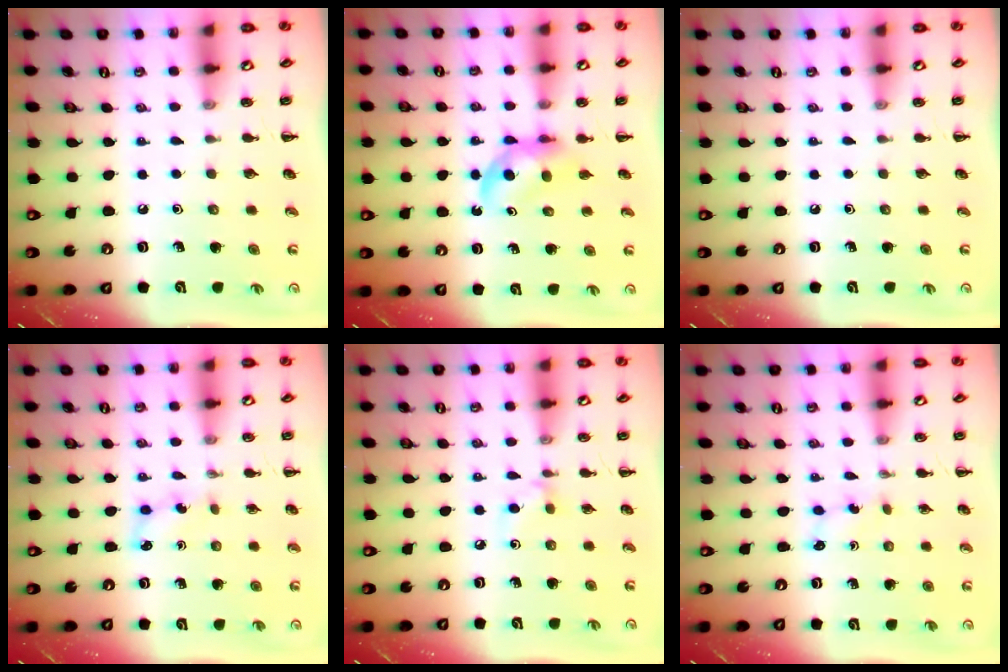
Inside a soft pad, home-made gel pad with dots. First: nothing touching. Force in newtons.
{"total": 4.8, "press": 4.6, "slide": 1.3}
{"total": 0.0}
{"total": 3.2, "press": 3.1, "slide": 0.8}
{"total": 4.7, "press": 4.5, "slide": 1.4}
{"total": 2.2, "press": 2.1, "slide": 0.8}